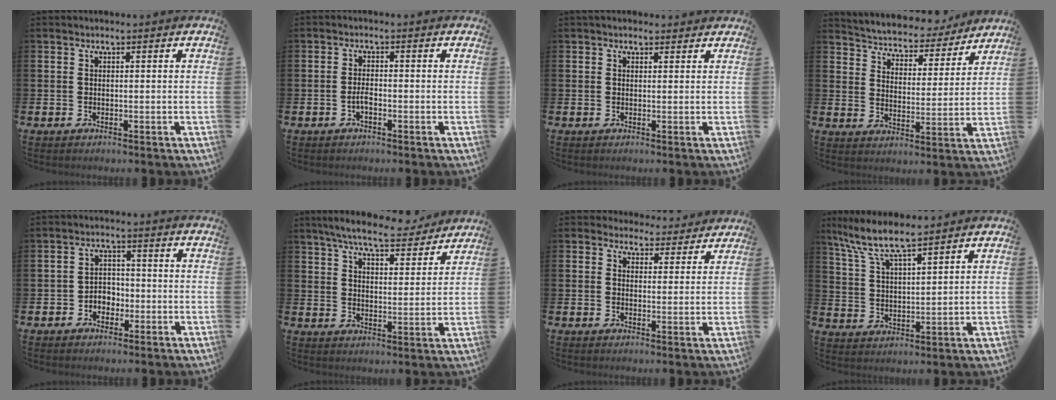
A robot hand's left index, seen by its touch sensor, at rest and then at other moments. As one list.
[{"total": 1.8, "force": [-0.8, 0.6, 1.4], "torque": [-0.028, 0.002, -0.016]}, {"total": 1.2, "force": [1.0, 0.6, 0.2], "torque": [0.005, 0.004, 0.016]}, {"total": 5.1, "force": [4.8, 1.5, 0.1], "torque": [-0.026, -0.046, 0.077]}, {"total": 3.1, "force": [-1.8, 2.4, 1.0], "torque": [-0.026, 0.006, -0.042]}, {"total": 7.6, "force": [7.1, 1.2, 2.5], "torque": [-0.059, -0.040, 0.122]}, {"total": 3.6, "force": [3.2, 1.5, -0.1], "torque": [0.000, -0.023, 0.054]}, {"total": 7.7, "force": [6.9, 0.9, 3.3], "torque": [-0.091, -0.028, 0.122]}]